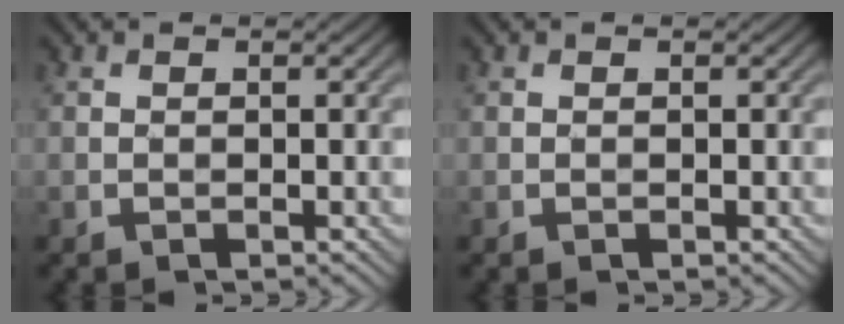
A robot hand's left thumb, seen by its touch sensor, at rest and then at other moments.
{"total": 0.0}